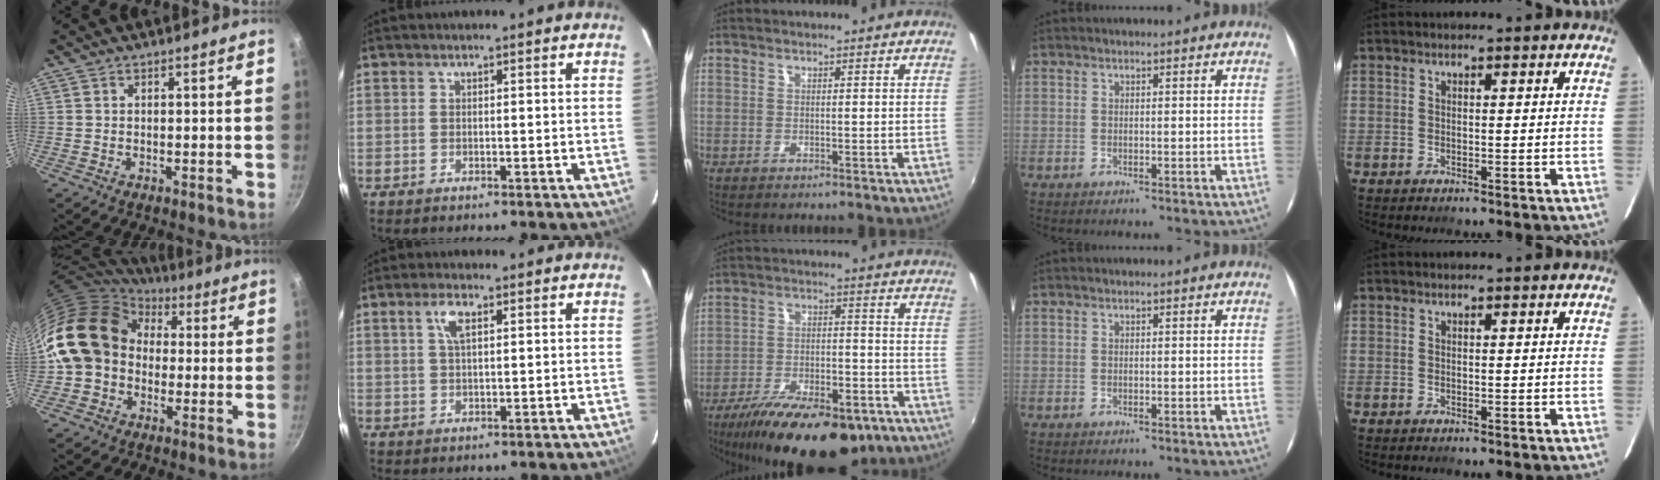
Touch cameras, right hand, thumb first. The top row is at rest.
{"thumb": {"total": 16.1, "force": [1.3, 13.2, 9.1], "torque": [-0.144, 0.037, 0.007]}, "index": {"total": 3.5, "force": [1.4, 1.3, 3.0], "torque": [-0.059, 0.007, 0.027]}, "middle": {"total": 21.9, "force": [-15.3, 8.3, 13.3], "torque": [-0.243, -0.036, -0.221]}}